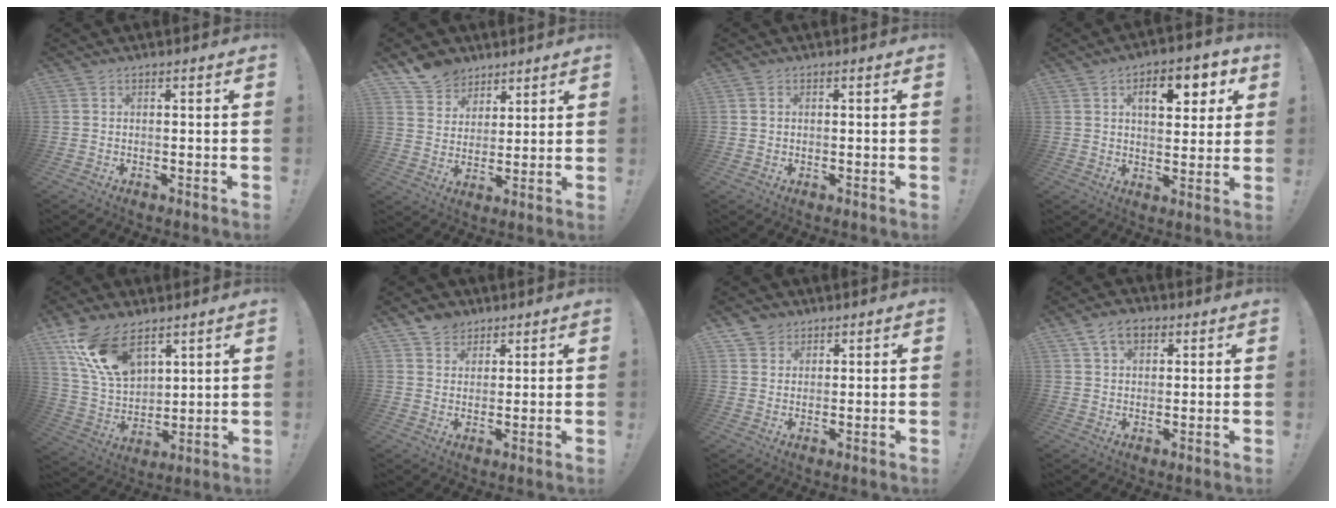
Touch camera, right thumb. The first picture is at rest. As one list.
[{"total": 9.1, "force": [6.8, 6.0, 0.8], "torque": [-0.017, -0.051, 0.136]}, {"total": 1.1, "force": [0.3, 1.1, -0.1], "torque": [0.000, 0.004, 0.005]}, {"total": 10.5, "force": [4.1, 5.6, 7.9], "torque": [-0.102, -0.008, 0.065]}, {"total": 17.4, "force": [10.2, 9.8, 10.1], "torque": [-0.210, -0.052, 0.195]}, {"total": 7.3, "force": [5.1, 5.2, 0.6], "torque": [-0.011, -0.034, 0.101]}, {"total": 4.2, "force": [2.7, 3.2, 0.0], "torque": [0.005, -0.016, 0.051]}, {"total": 6.6, "force": [3.5, 4.2, 3.7], "torque": [-0.065, -0.001, 0.067]}]